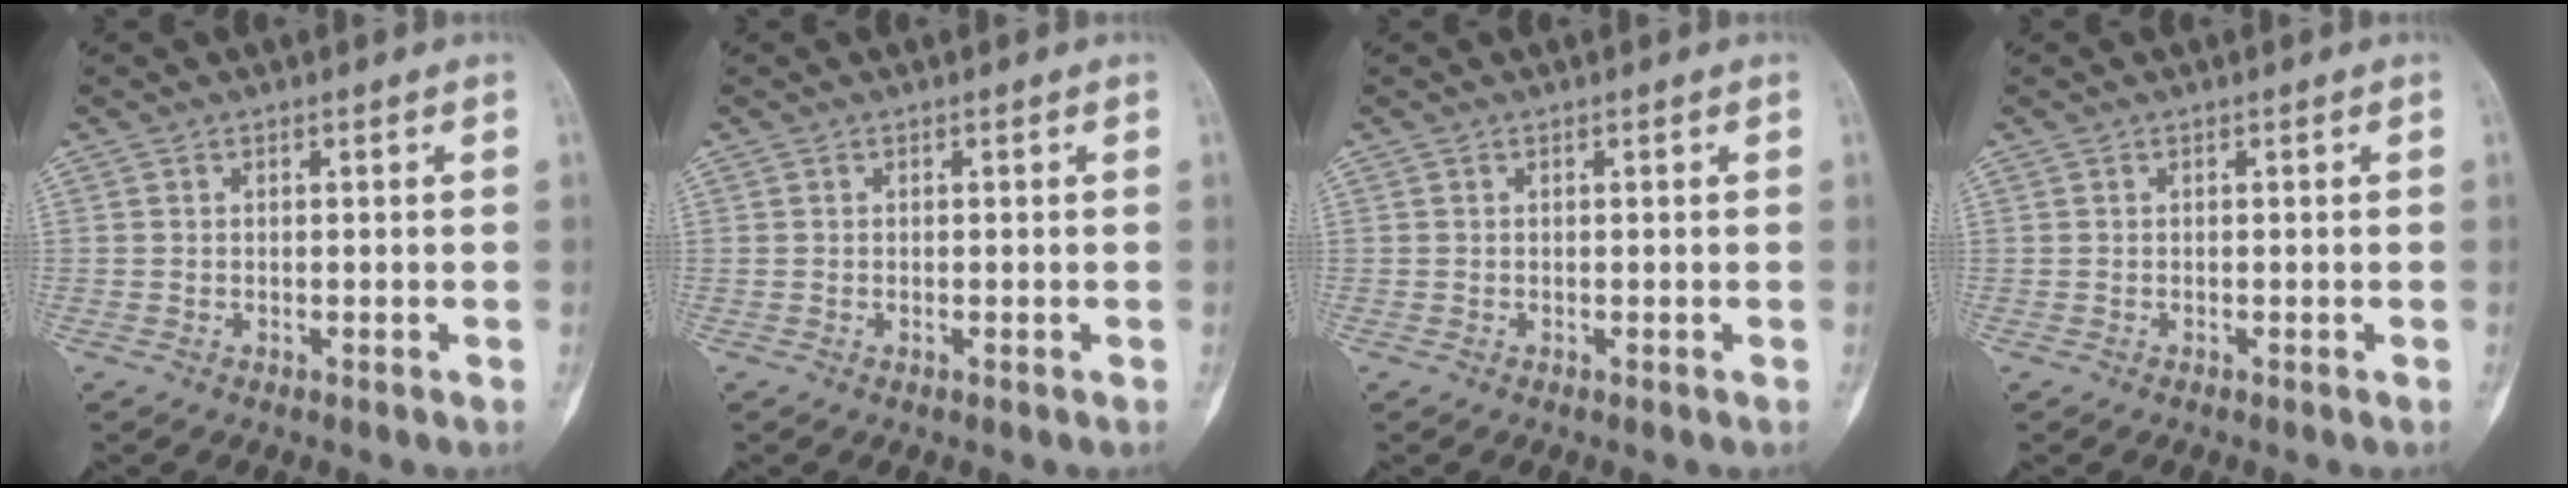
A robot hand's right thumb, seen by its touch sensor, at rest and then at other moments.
{"total": 0.0}
{"total": 0.0}
{"total": 0.0}